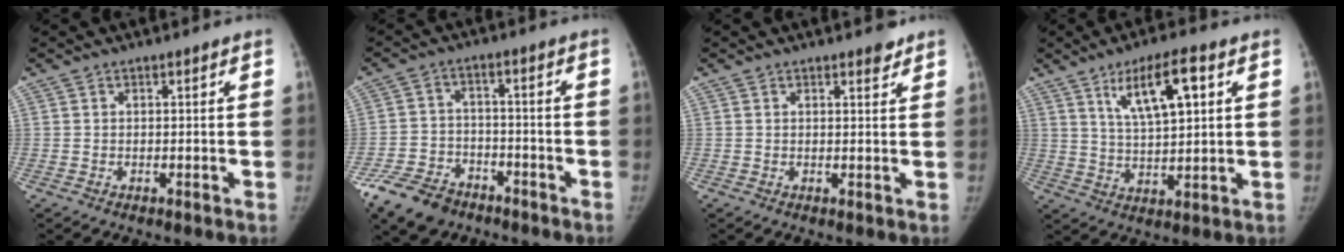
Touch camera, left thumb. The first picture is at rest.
{"total": 10.5, "force": [-7.5, 6.3, 3.9], "torque": [-0.069, 0.031, -0.133]}
{"total": 1.9, "force": [1.5, 0.7, 0.9], "torque": [-0.004, -0.010, 0.018]}
{"total": 10.7, "force": [4.7, 3.2, 9.1], "torque": [-0.148, -0.016, 0.087]}